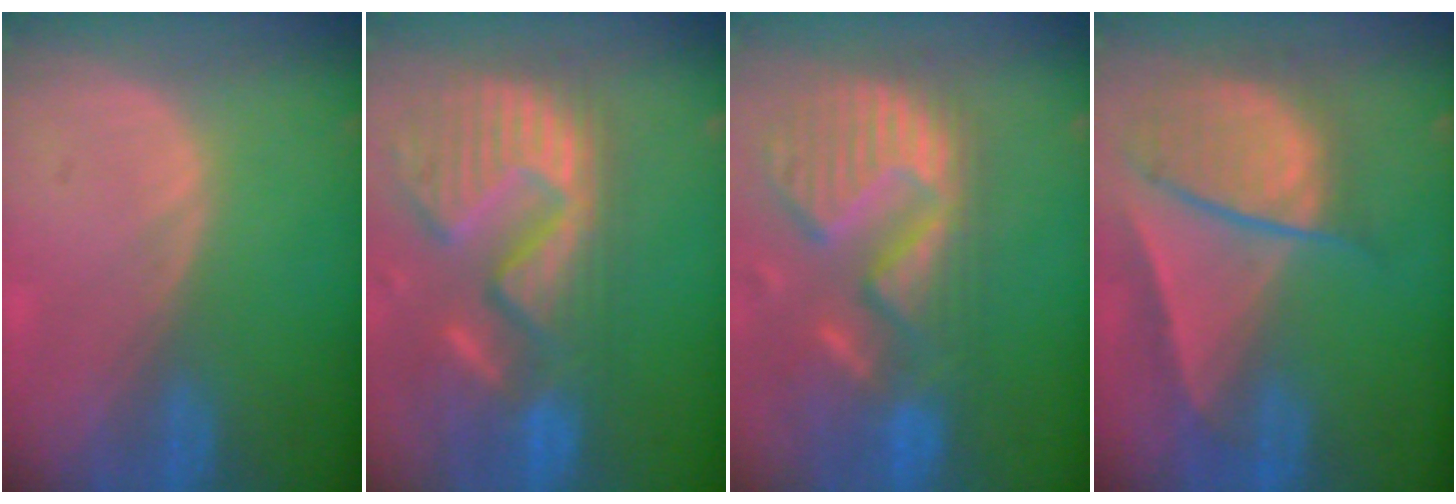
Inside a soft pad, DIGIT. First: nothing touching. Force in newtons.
{"total": 14.6, "press": 12.1, "slide": 8.1}
{"total": 14.1, "press": 11.7, "slide": 7.7}
{"total": 9.4, "press": 8.1, "slide": 4.7}